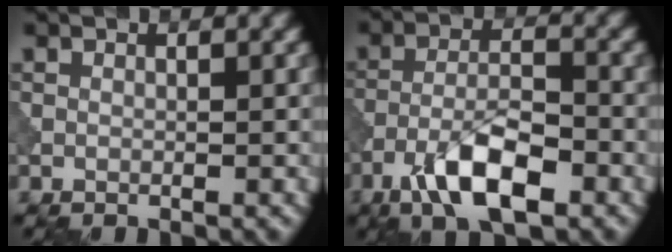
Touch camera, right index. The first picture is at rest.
{"total": 6.9, "force": [-3.9, 2.3, 5.2], "torque": [-0.096, 0.005, -0.076]}